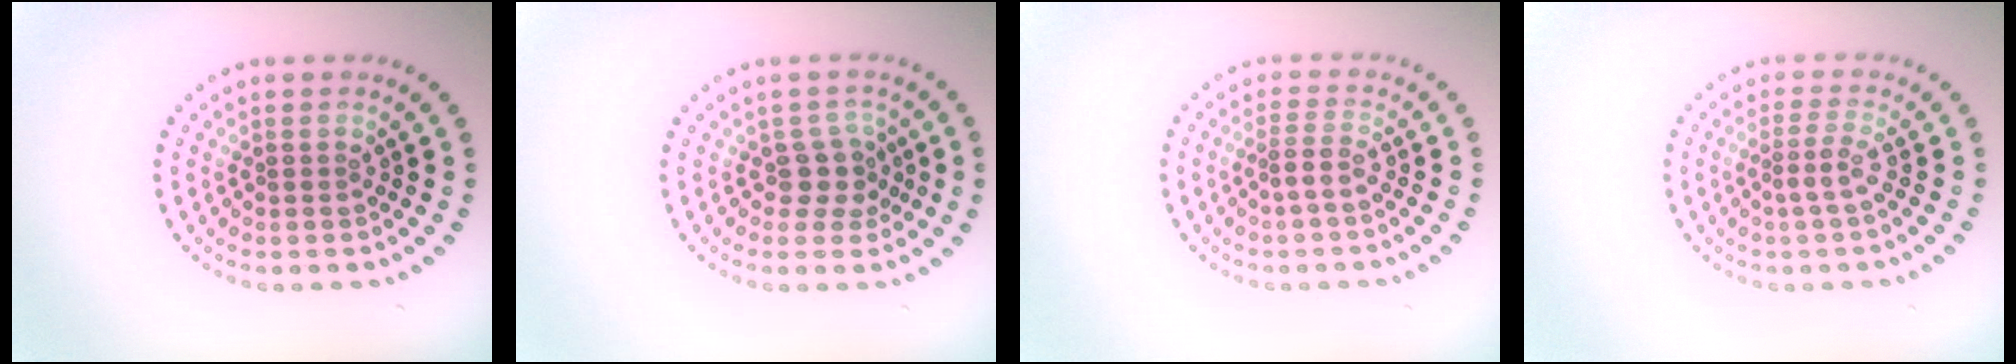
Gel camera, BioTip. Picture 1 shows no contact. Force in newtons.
{"total": 2.3, "press": 1.9, "slide": 1.3}
{"total": 1.6, "press": 1.2, "slide": 1.1}
{"total": 1.8, "press": 1.1, "slide": 1.4}